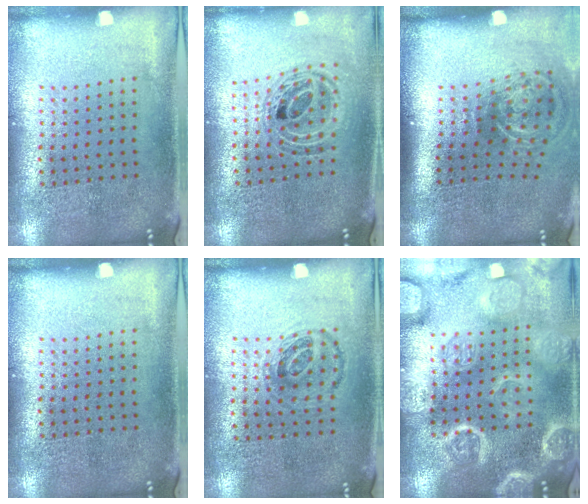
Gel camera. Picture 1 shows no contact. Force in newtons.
{"total": 0.8, "press": 0.8, "slide": 0.2}
{"total": 2.2, "press": 1.4, "slide": 1.7}
{"total": 0.0}
{"total": 0.9, "press": 0.8, "slide": 0.5}
{"total": 6.3, "press": 6.2, "slide": 0.7}